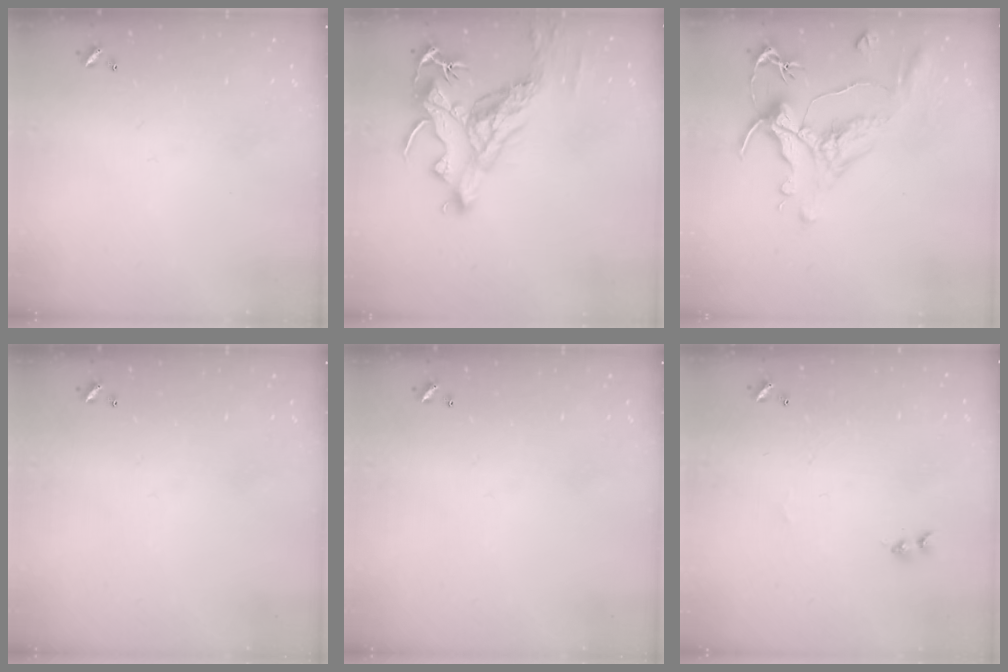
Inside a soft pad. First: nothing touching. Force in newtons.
{"total": 8.1, "press": 8.0, "slide": 1.4}
{"total": 1.5, "press": 0.4, "slide": 1.5}
{"total": 0.0}
{"total": 0.0}
{"total": 1.1, "press": 0.9, "slide": 0.5}